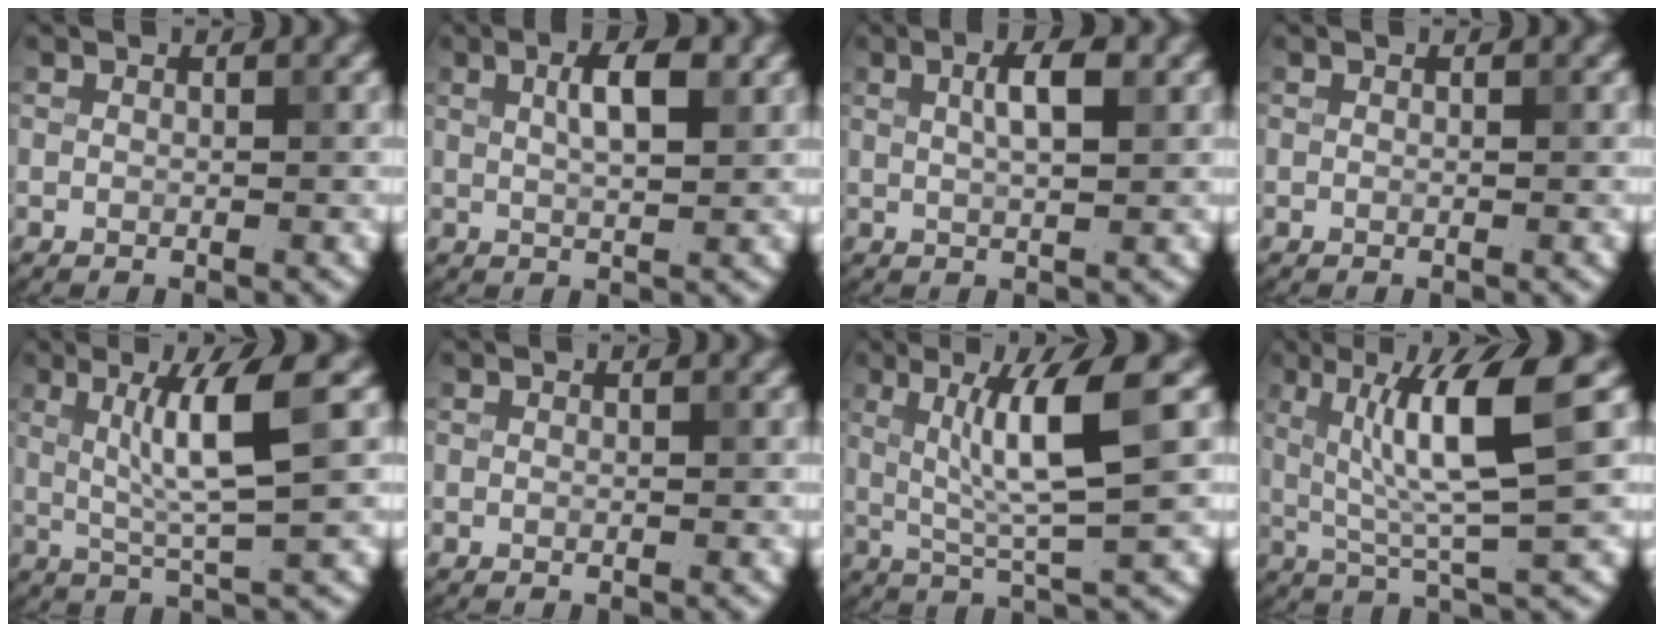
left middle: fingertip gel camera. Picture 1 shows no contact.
{"total": 3.6, "force": [1.2, 1.0, 3.2], "torque": [-0.055, 0.008, 0.021]}
{"total": 3.1, "force": [1.0, 0.8, 2.8], "torque": [-0.049, 0.008, 0.016]}
{"total": 0.0}
{"total": 5.6, "force": [1.4, 0.4, 5.4], "torque": [-0.102, 0.002, 0.032]}
{"total": 0.0}
{"total": 6.3, "force": [1.5, 0.6, 6.1], "torque": [-0.117, 0.002, 0.031]}
{"total": 7.9, "force": [1.9, 1.1, 7.6], "torque": [-0.134, 0.003, 0.035]}